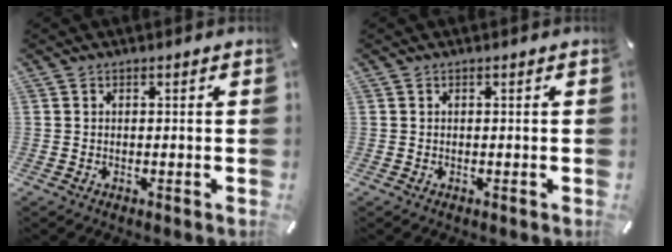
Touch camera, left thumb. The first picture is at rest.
{"total": 0.0}